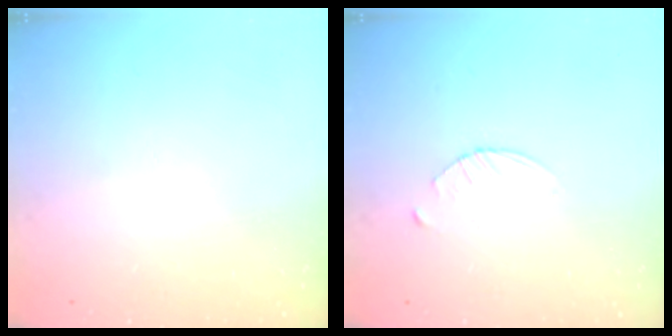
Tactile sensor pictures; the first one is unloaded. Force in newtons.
{"total": 2.9, "press": 2.9, "slide": 0.4}